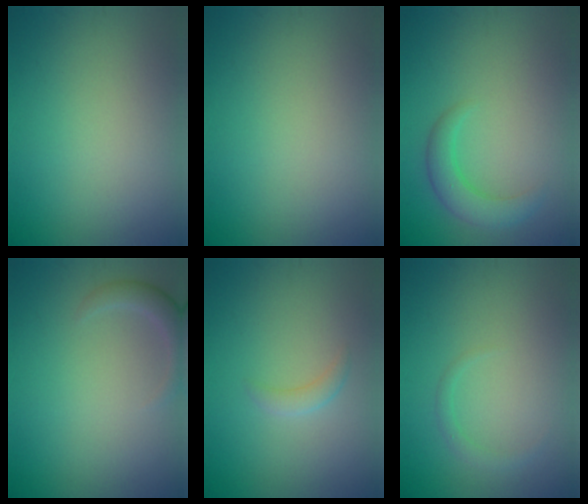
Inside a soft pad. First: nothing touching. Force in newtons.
{"total": 0.0}
{"total": 3.1, "press": 3.1, "slide": 0.1}
{"total": 2.0, "press": 2.0, "slide": 0.2}
{"total": 1.3, "press": 1.3, "slide": 0.0}
{"total": 1.0, "press": 1.0, "slide": 0.1}